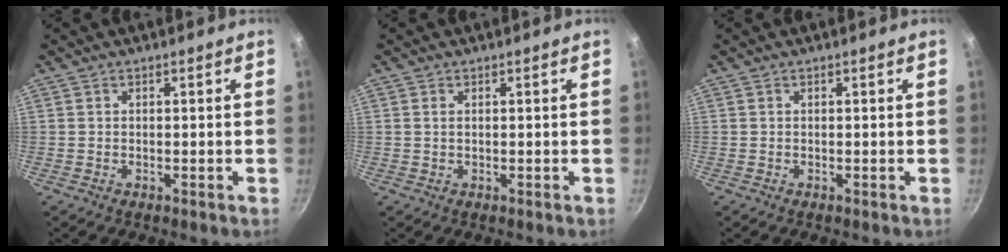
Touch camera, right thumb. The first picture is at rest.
{"total": 0.6, "force": [0.2, 0.3, 0.5], "torque": [-0.011, 0.000, 0.003]}
{"total": 0.0}